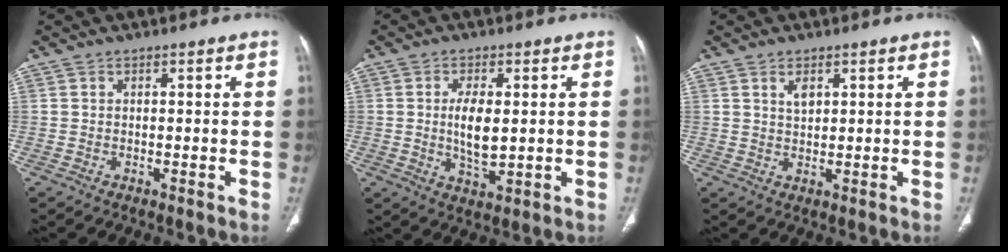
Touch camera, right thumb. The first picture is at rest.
{"total": 6.9, "force": [0.5, 3.0, 6.2], "torque": [-0.109, -0.013, 0.011]}
{"total": 2.5, "force": [1.3, 1.3, 1.7], "torque": [-0.026, -0.008, 0.027]}